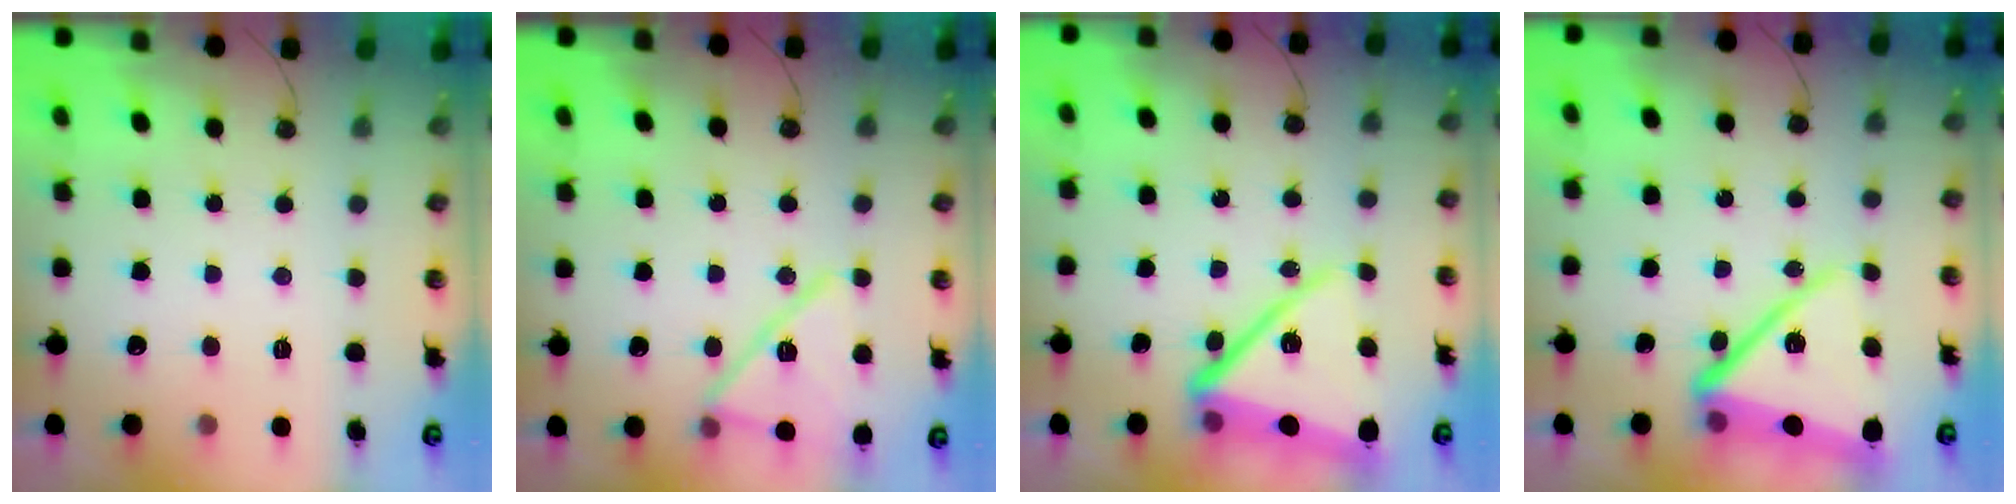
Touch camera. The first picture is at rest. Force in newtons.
{"total": 15.2, "press": 14.9, "slide": 3.0}
{"total": 16.9, "press": 16.8, "slide": 2.0}
{"total": 16.9, "press": 16.8, "slide": 2.0}